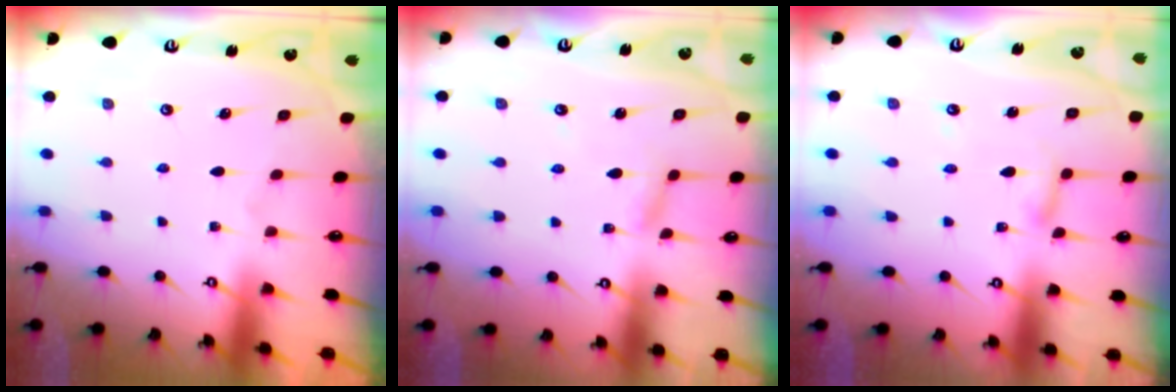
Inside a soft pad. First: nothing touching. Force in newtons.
{"total": 2.4, "press": 2.4, "slide": 0.2}
{"total": 2.6, "press": 2.6, "slide": 0.2}